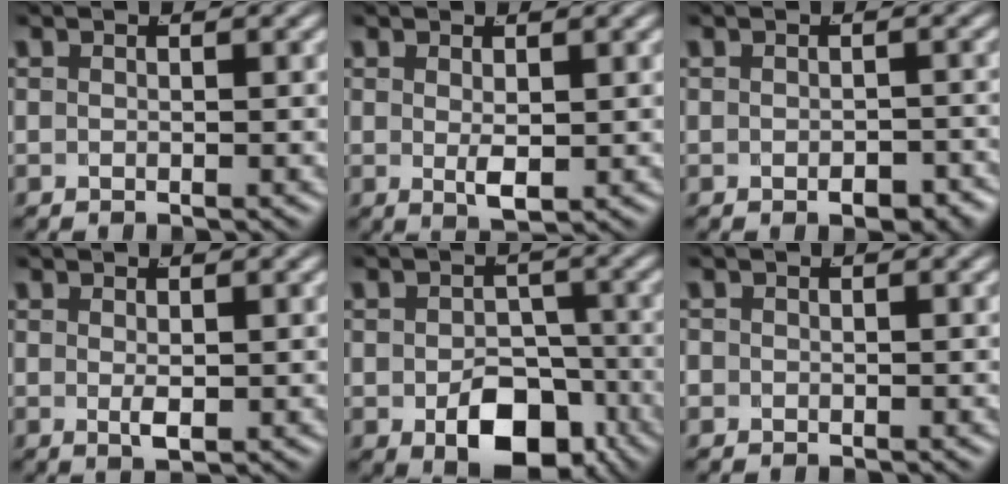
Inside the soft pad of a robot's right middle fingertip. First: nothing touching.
{"total": 1.7, "force": [0.2, 0.1, 1.7], "torque": [-0.021, -0.013, 0.014]}
{"total": 1.9, "force": [-1.5, 0.7, 0.9], "torque": [-0.010, -0.010, -0.019]}
{"total": 1.2, "force": [0.1, 0.0, 1.2], "torque": [-0.015, -0.010, 0.009]}
{"total": 6.4, "force": [-3.4, 3.6, 4.0], "torque": [-0.038, -0.029, -0.042]}
{"total": 1.5, "force": [-0.5, 1.4, 0.3], "torque": [-0.013, -0.012, -0.008]}